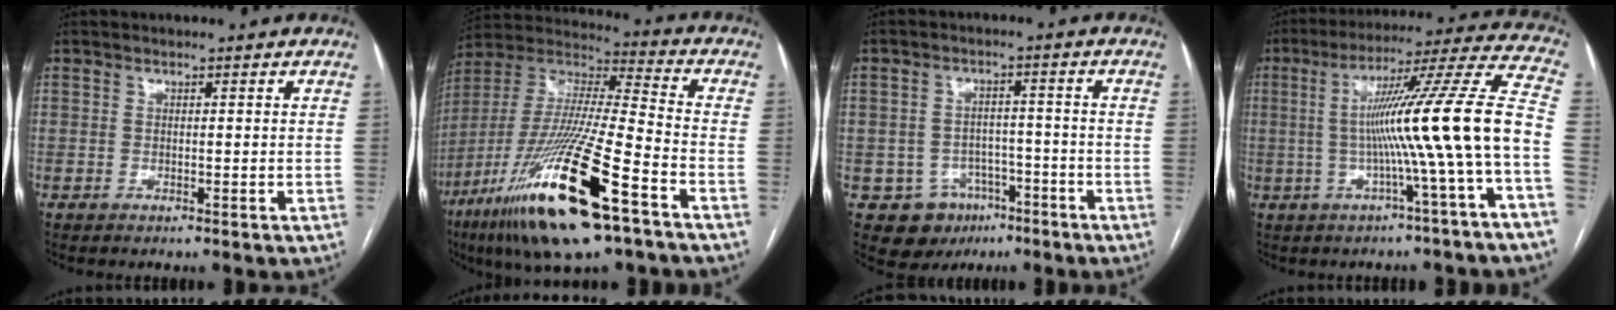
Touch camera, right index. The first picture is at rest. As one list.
[{"total": 25.3, "force": [-12.9, 2.7, 21.6], "torque": [-0.437, -0.054, -0.234]}, {"total": 7.3, "force": [-3.7, 6.2, 1.4], "torque": [-0.018, 0.012, -0.044]}, {"total": 16.9, "force": [-2.4, -2.1, 16.6], "torque": [-0.247, 0.021, -0.045]}]